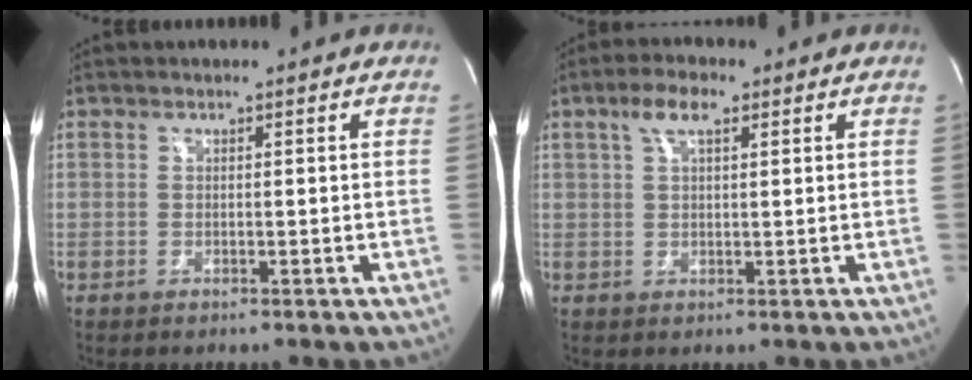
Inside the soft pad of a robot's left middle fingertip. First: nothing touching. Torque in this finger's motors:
{"motor_torque": [0.18, 0.03, 0.02, 0.04]}